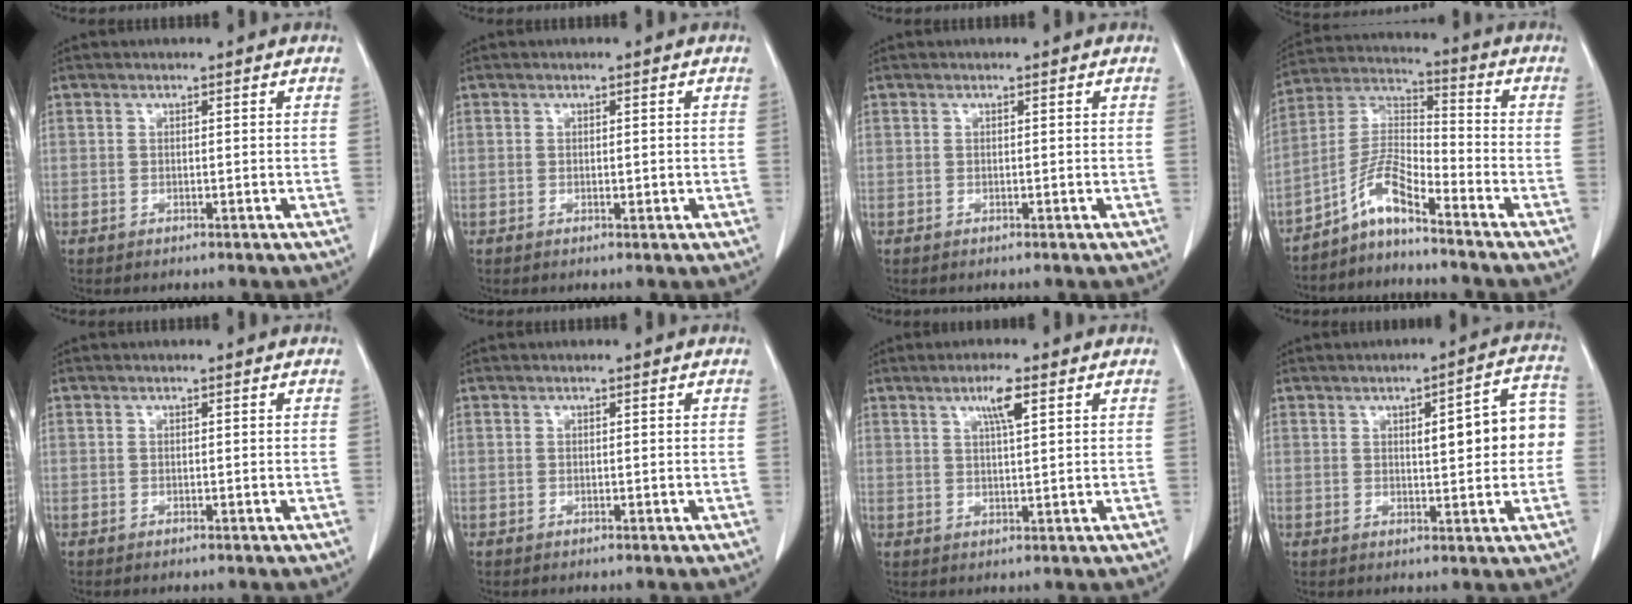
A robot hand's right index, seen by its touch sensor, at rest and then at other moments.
{"total": 0.8, "force": [-0.1, 0.3, 0.8], "torque": [-0.012, -0.002, 0.001]}
{"total": 0.0}
{"total": 7.4, "force": [-5.5, 0.6, 4.8], "torque": [-0.106, 0.014, -0.108]}
{"total": 0.0}
{"total": 0.0}
{"total": 3.9, "force": [2.0, 0.1, 3.4], "torque": [-0.062, -0.001, 0.035]}
{"total": 9.5, "force": [0.8, 2.2, 9.1], "torque": [-0.113, 0.029, 0.011]}